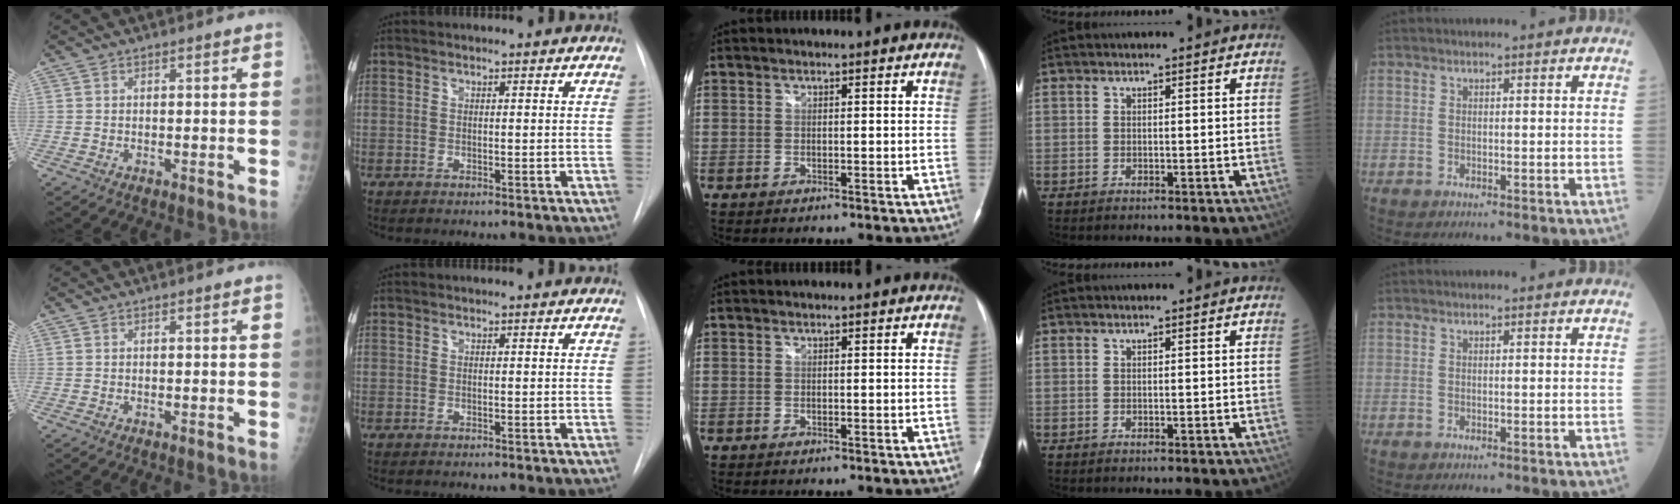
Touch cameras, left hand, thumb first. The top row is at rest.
{}